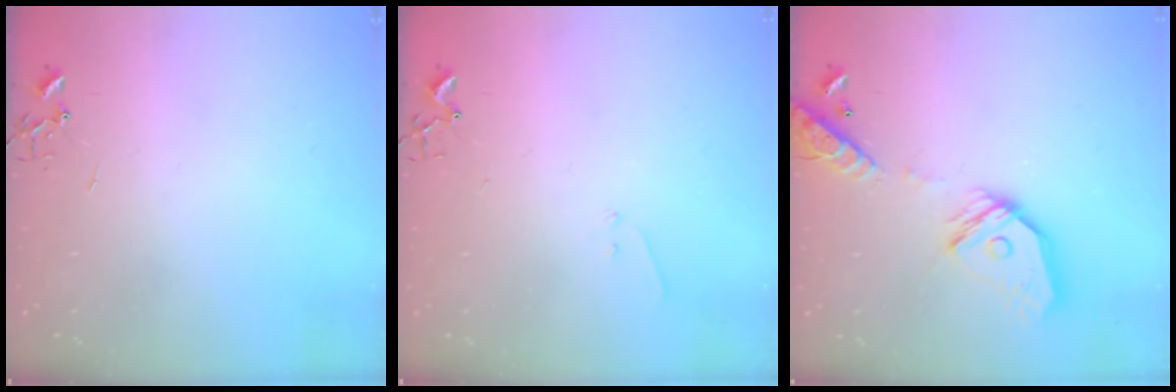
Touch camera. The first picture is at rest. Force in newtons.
{"total": 5.7, "press": 5.7, "slide": 0.7}
{"total": 17.2, "press": 17.0, "slide": 2.2}